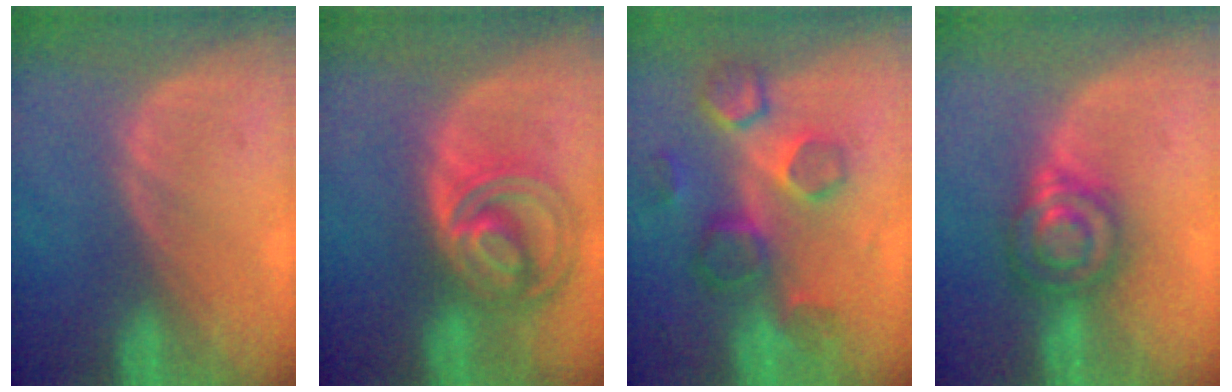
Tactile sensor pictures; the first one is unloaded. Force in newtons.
{"total": 8.7, "press": 7.5, "slide": 4.3}
{"total": 8.6, "press": 7.7, "slide": 3.7}
{"total": 6.0, "press": 5.9, "slide": 1.0}